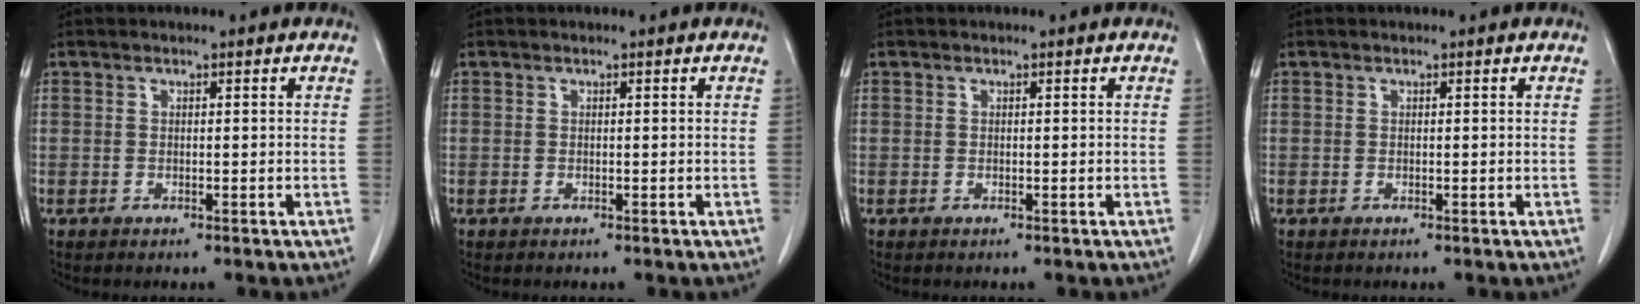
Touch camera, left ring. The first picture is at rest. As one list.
[{"total": 0.0}, {"total": 0.0}, {"total": 0.0}]